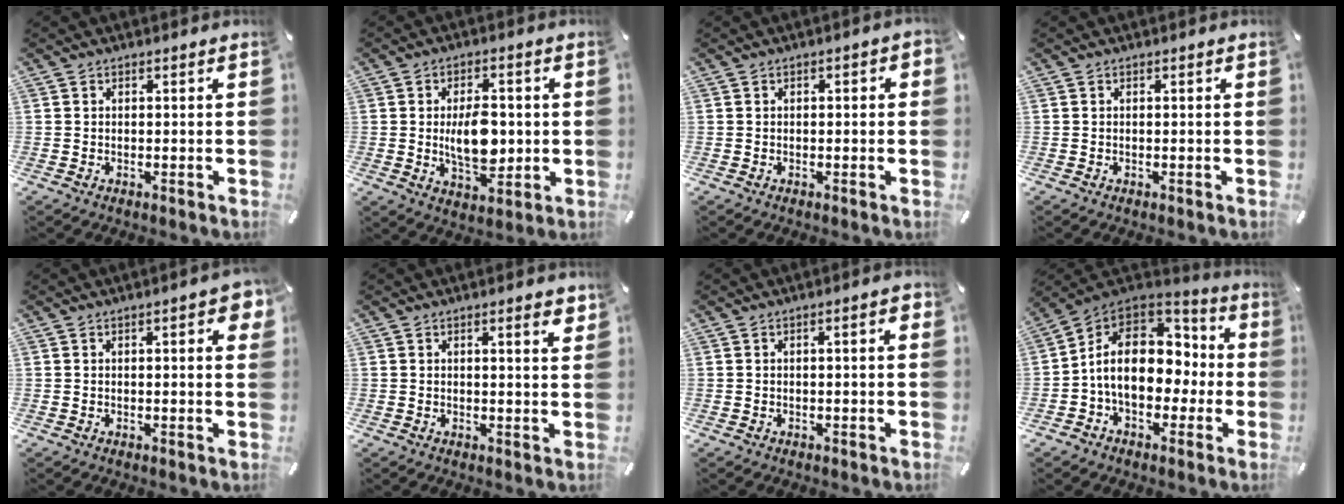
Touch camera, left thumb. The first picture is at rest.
{"total": 10.5, "force": [-0.1, 6.1, 8.5], "torque": [-0.146, -0.006, -0.007]}
{"total": 1.4, "force": [-0.4, 0.6, 1.3], "torque": [-0.023, 0.003, -0.007]}
{"total": 0.0}
{"total": 5.0, "force": [1.3, 1.5, 4.6], "torque": [-0.061, 0.000, 0.018]}
{"total": 3.2, "force": [1.6, 0.4, 2.8], "torque": [-0.048, -0.002, 0.024]}
{"total": 2.7, "force": [0.2, 0.4, 2.7], "torque": [-0.047, 0.003, 0.002]}
{"total": 16.1, "force": [-0.2, 12.3, 10.4], "torque": [-0.167, 0.006, 0.002]}